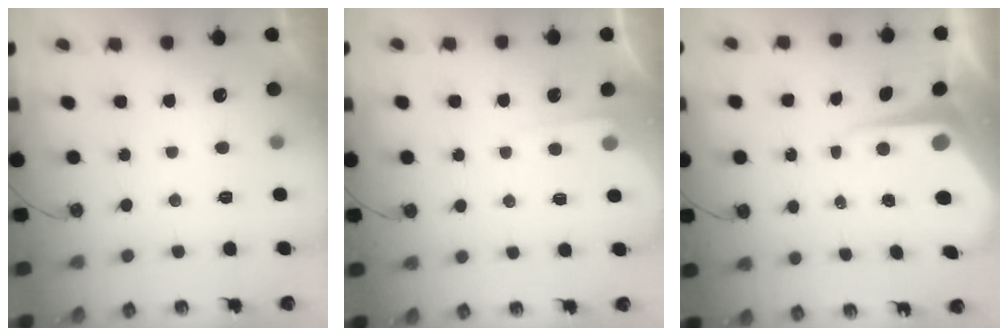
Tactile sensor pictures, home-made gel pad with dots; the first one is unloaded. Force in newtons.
{"total": 3.9, "press": 3.8, "slide": 0.4}
{"total": 9.2, "press": 9.2, "slide": 1.0}